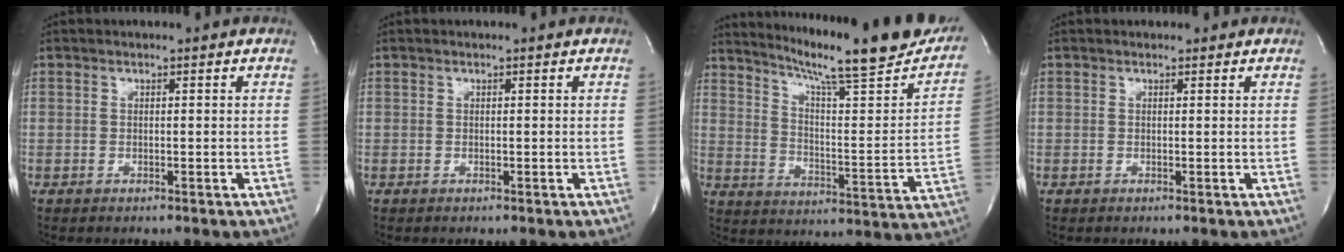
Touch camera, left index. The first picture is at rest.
{"total": 0.0}
{"total": 24.8, "force": [20.9, 1.9, 13.1], "torque": [-0.204, -0.050, 0.281]}
{"total": 0.7, "force": [0.5, 0.5, 0.1], "torque": [-0.004, 0.007, 0.005]}